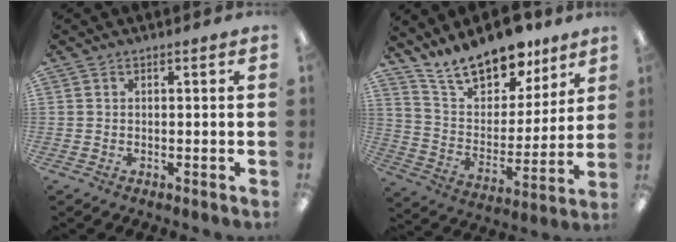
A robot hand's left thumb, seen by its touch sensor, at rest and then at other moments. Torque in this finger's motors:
{"motor_torque": [0.10, 0.58, 1.40, -1.37, 0.26]}